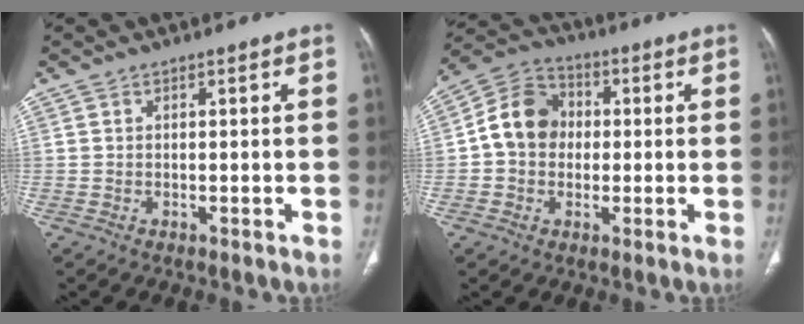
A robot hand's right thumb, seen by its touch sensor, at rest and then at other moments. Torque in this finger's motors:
{"motor_torque": [0.72, 0.90, 0.49, -0.41, 0.09]}